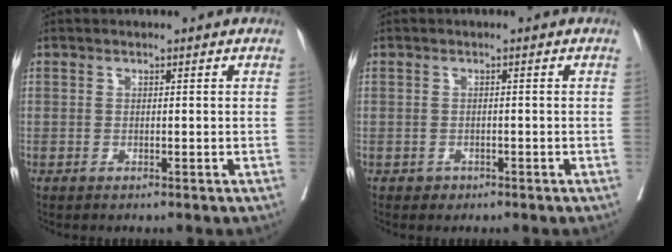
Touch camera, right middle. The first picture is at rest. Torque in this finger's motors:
{"motor_torque": [0.11, -0.08, 0.03, -0.01]}